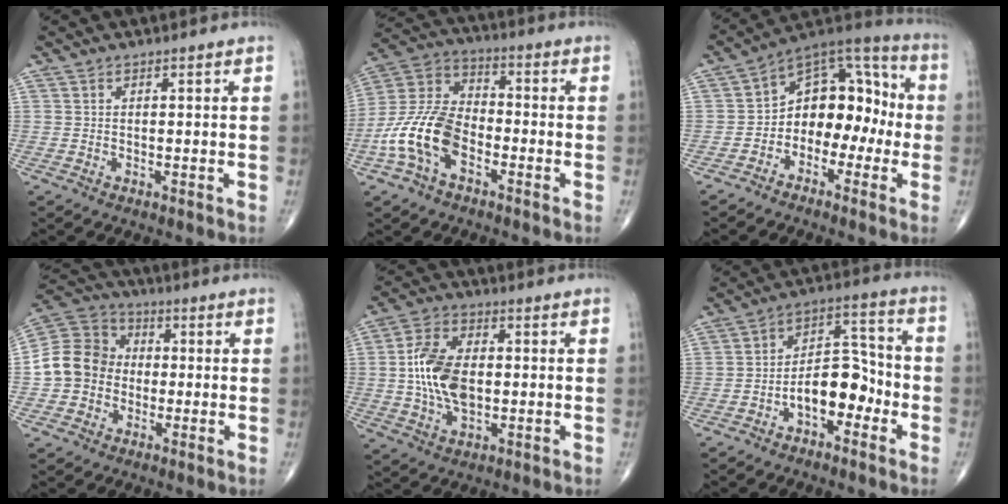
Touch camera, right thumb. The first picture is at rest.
{"total": 14.3, "force": [-5.2, 8.4, 10.3], "torque": [-0.210, 0.038, -0.106]}
{"total": 13.9, "force": [-2.4, 9.5, 9.9], "torque": [-0.096, 0.060, -0.055]}
{"total": 11.6, "force": [-1.3, 10.2, 5.4], "torque": [-0.086, 0.036, -0.033]}
{"total": 12.4, "force": [0.0, 7.3, 10.1], "torque": [-0.190, 0.009, 0.001]}
{"total": 10.5, "force": [-3.8, 6.0, 7.6], "torque": [-0.095, 0.050, -0.070]}